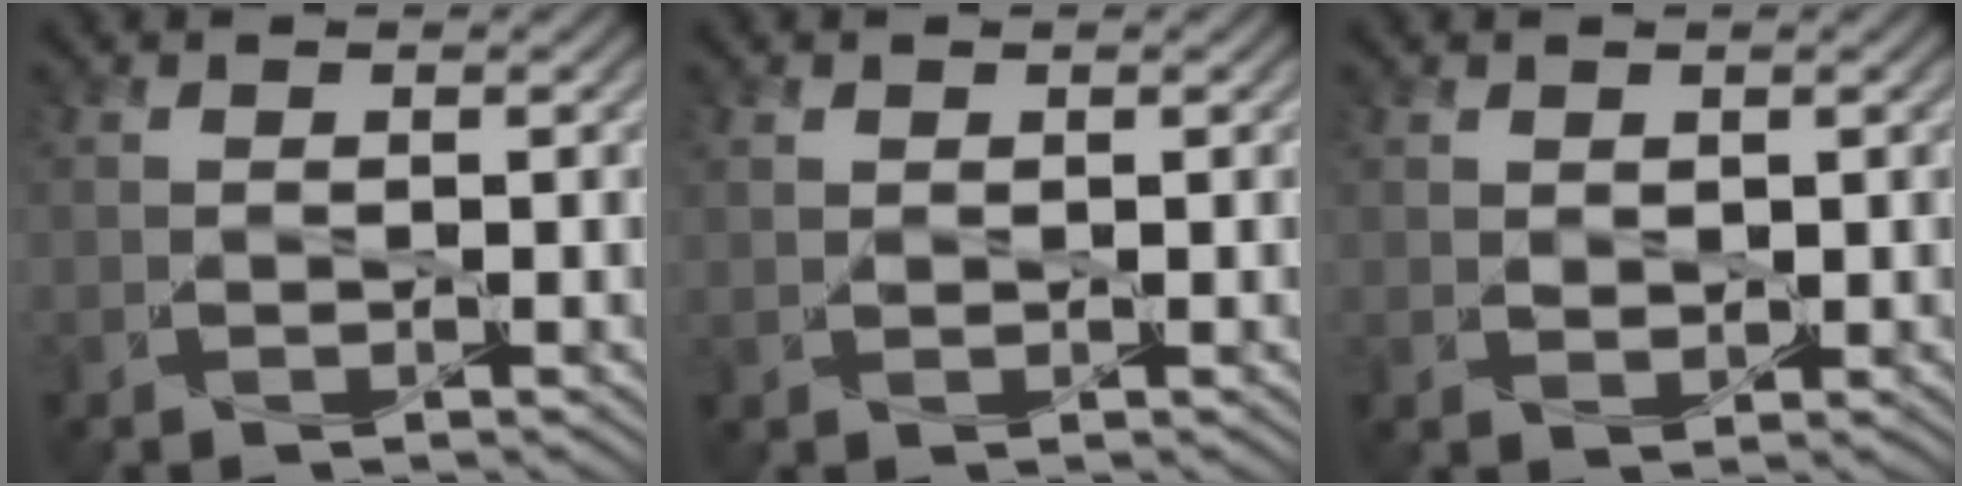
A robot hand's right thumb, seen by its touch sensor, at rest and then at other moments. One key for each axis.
{"total": 0.8, "fx": 0.4, "fy": 0.6, "fz": 0.4, "tx": -0.010, "ty": 0.000, "tz": 0.009}
{"total": 1.1, "fx": 0.8, "fy": 0.7, "fz": 0.2, "tx": -0.010, "ty": -0.001, "tz": 0.018}